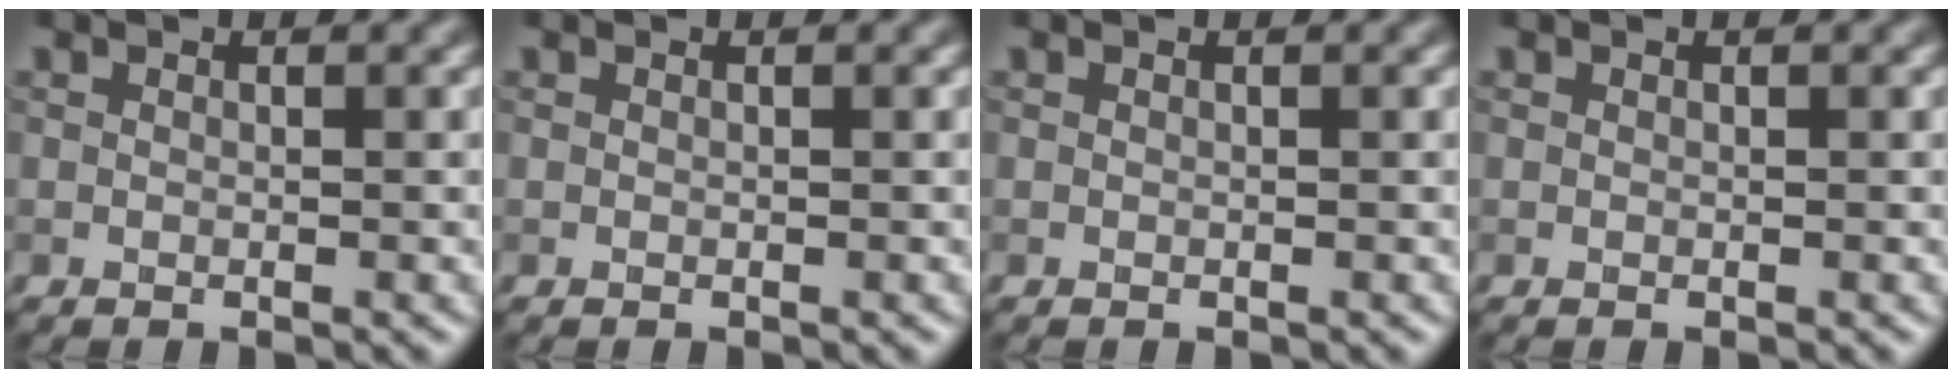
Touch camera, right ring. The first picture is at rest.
{"total": 0.0}
{"total": 0.0}
{"total": 0.0}